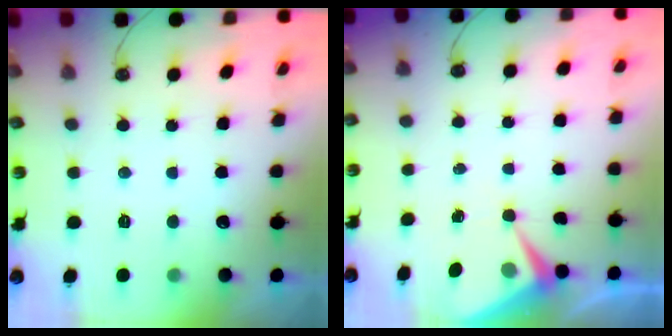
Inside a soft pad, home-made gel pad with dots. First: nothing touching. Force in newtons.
{"total": 6.3, "press": 6.3, "slide": 0.7}